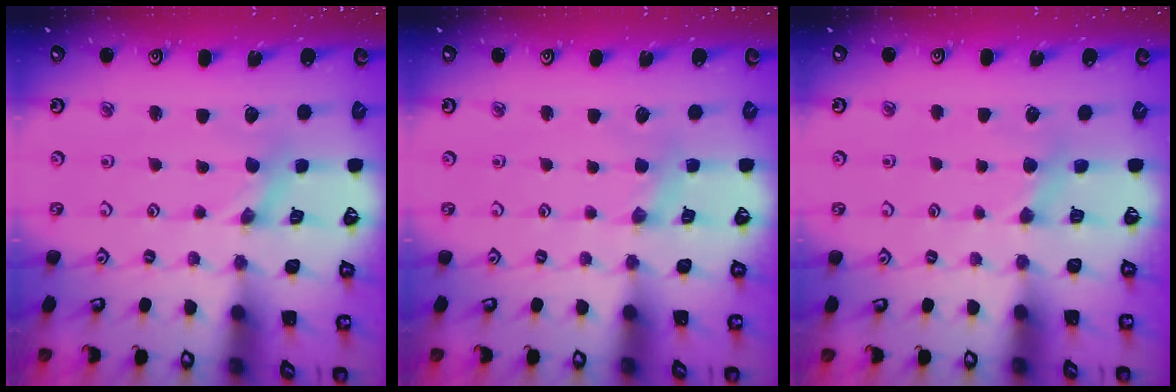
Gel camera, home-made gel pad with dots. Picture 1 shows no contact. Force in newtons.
{"total": 2.8, "press": 2.7, "slide": 0.5}
{"total": 4.2, "press": 4.2, "slide": 0.6}